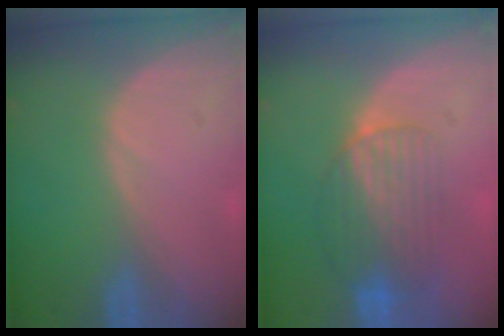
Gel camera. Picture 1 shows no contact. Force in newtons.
{"total": 6.9, "press": 6.8, "slide": 1.3}